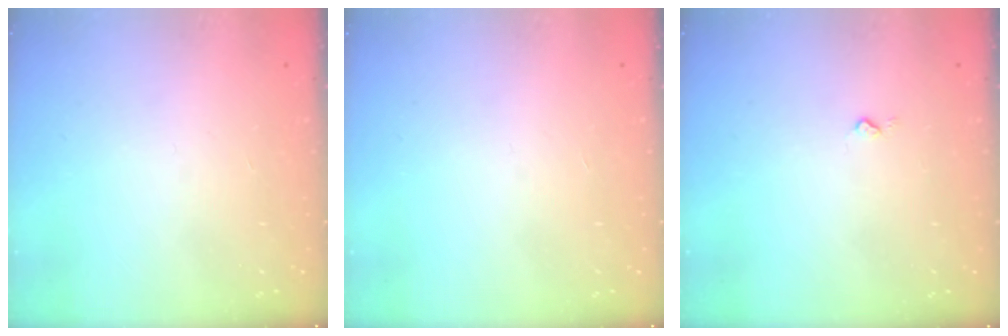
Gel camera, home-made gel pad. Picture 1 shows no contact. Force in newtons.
{"total": 0.0}
{"total": 2.7, "press": 2.7, "slide": 0.4}